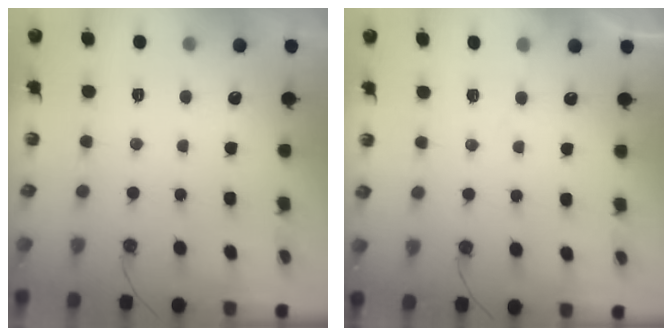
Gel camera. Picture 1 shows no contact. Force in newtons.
{"total": 4.3, "press": 4.2, "slide": 0.8}